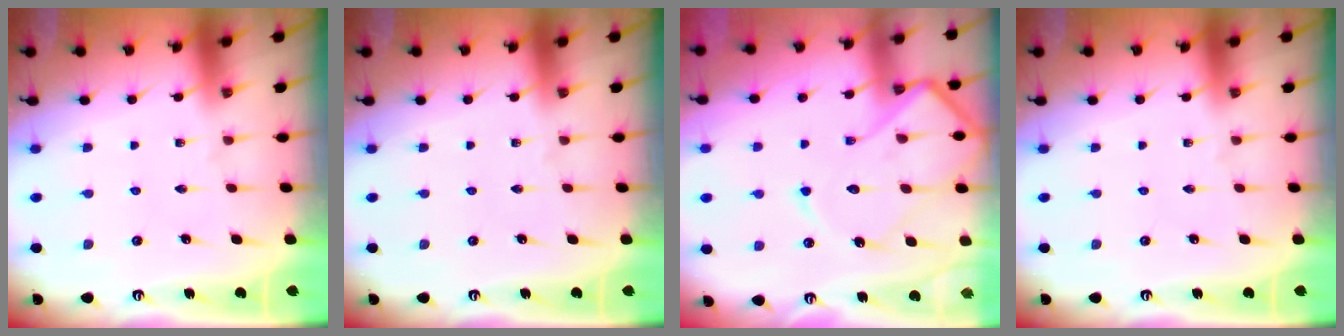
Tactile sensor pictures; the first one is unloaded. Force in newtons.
{"total": 0.0}
{"total": 14.7, "press": 14.6, "slide": 1.4}
{"total": 0.0}